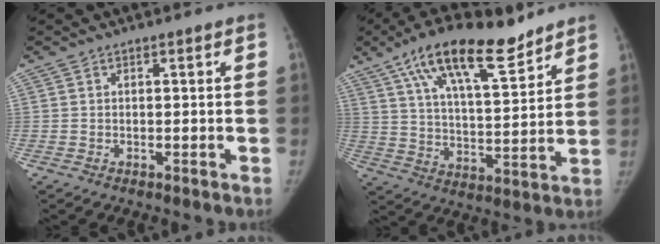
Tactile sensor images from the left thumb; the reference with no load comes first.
{"total": 18.3, "force": [12.2, 6.1, 12.1], "torque": [-0.184, -0.044, 0.211]}